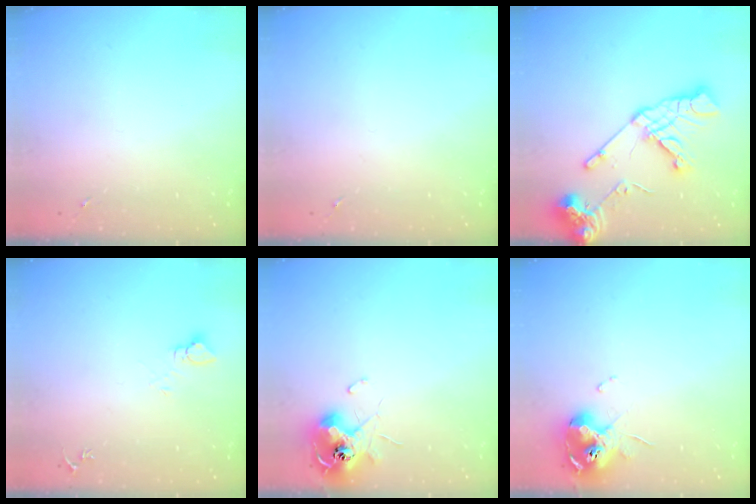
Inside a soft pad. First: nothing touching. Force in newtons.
{"total": 0.0}
{"total": 16.3, "press": 16.2, "slide": 2.1}
{"total": 3.7, "press": 3.7, "slide": 0.3}
{"total": 11.2, "press": 11.2, "slide": 0.8}
{"total": 11.0, "press": 10.9, "slide": 1.3}